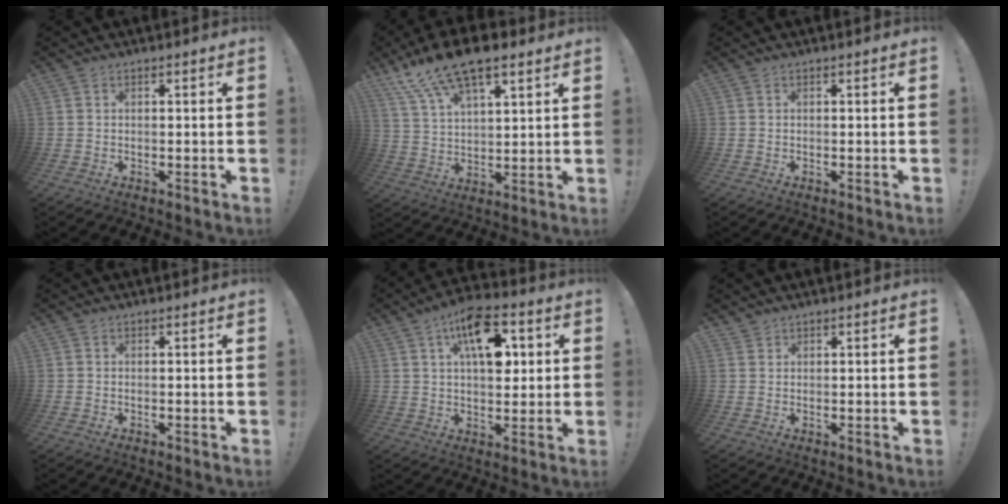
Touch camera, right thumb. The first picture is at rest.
{"total": 14.4, "force": [10.2, 5.4, 8.7], "torque": [-0.172, -0.056, 0.183]}
{"total": 0.0}
{"total": 0.0}
{"total": 14.9, "force": [5.5, 7.8, 11.4], "torque": [-0.173, -0.004, 0.096]}
{"total": 1.3, "force": [1.2, 0.4, 0.1], "torque": [0.004, -0.008, 0.022]}